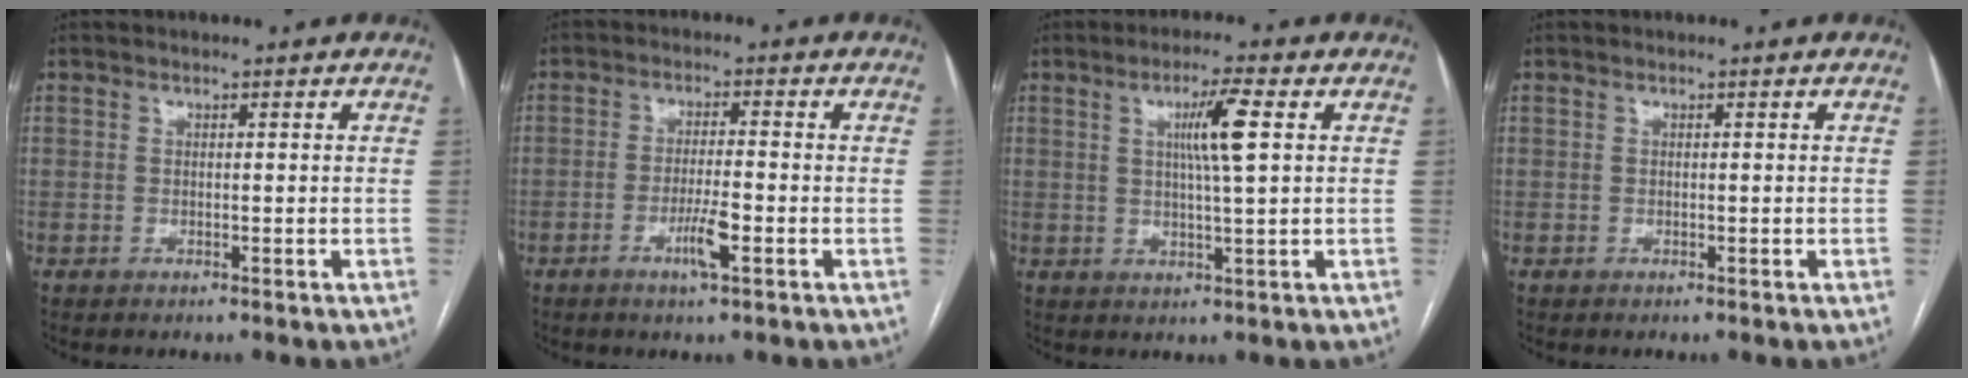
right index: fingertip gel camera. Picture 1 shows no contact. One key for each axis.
{"total": 4.6, "fx": -2.0, "fy": 0.3, "fz": 4.1, "tx": -0.078, "ty": -0.005, "tz": -0.037}
{"total": 6.3, "fx": 1.7, "fy": -0.3, "fz": 6.0, "tx": -0.107, "ty": 0.000, "tz": 0.030}
{"total": 0.0}